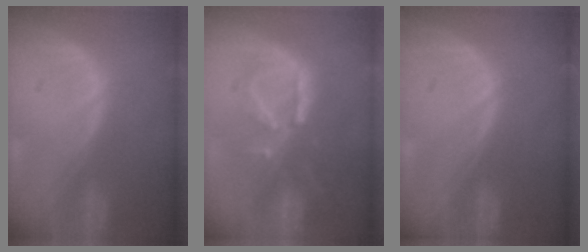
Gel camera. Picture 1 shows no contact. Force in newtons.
{"total": 8.0, "press": 7.7, "slide": 2.4}
{"total": 0.0}